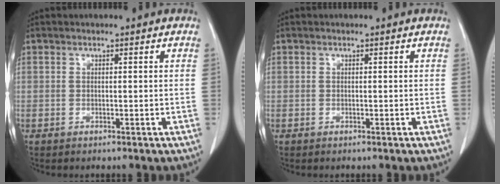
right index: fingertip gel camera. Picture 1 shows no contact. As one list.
[{"total": 0.0}]